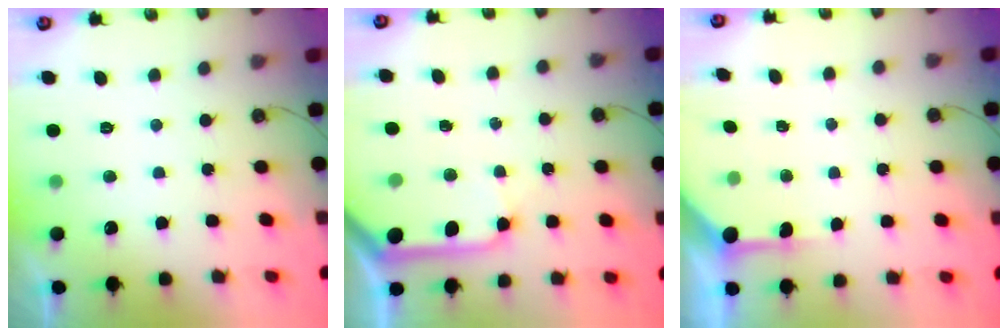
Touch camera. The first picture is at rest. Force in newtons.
{"total": 10.4, "press": 10.3, "slide": 1.3}
{"total": 4.9, "press": 4.9, "slide": 0.3}